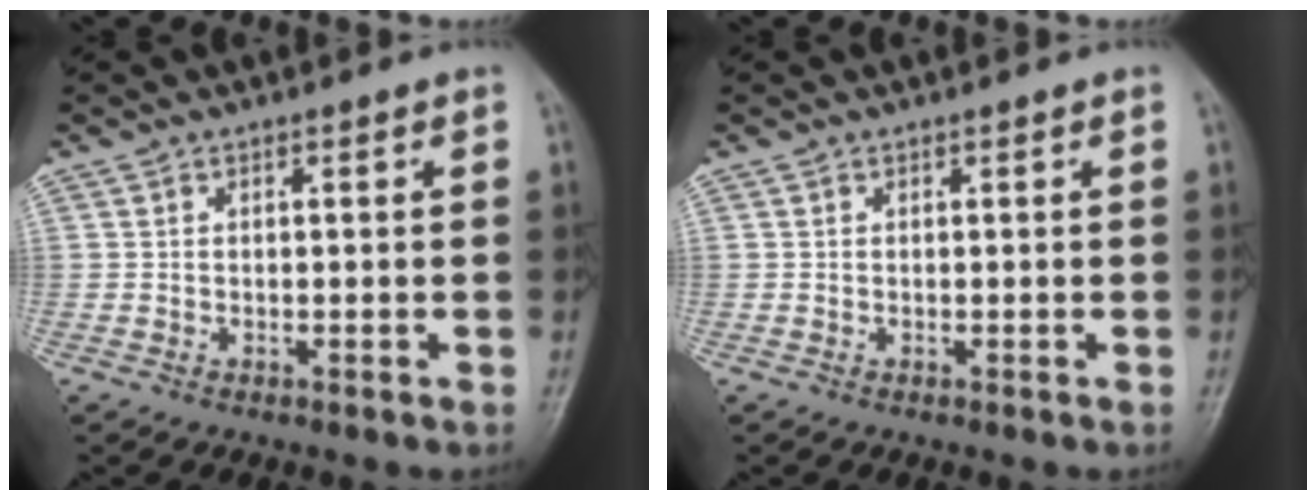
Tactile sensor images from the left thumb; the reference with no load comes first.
{"total": 0.0}